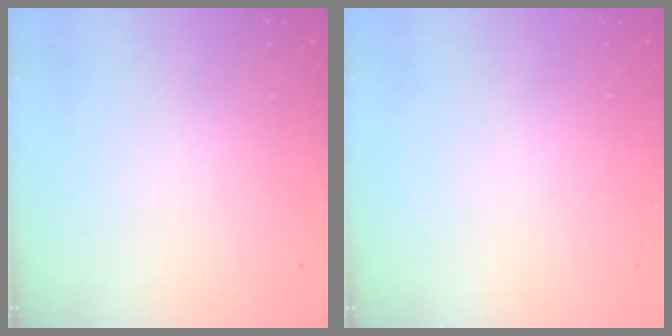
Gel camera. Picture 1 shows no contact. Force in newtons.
{"total": 0.0}